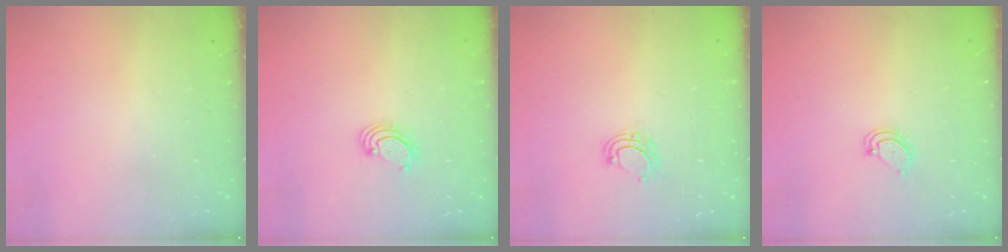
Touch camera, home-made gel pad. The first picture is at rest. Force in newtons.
{"total": 2.7, "press": 2.6, "slide": 0.6}
{"total": 6.1, "press": 6.0, "slide": 1.1}
{"total": 3.5, "press": 3.5, "slide": 0.3}